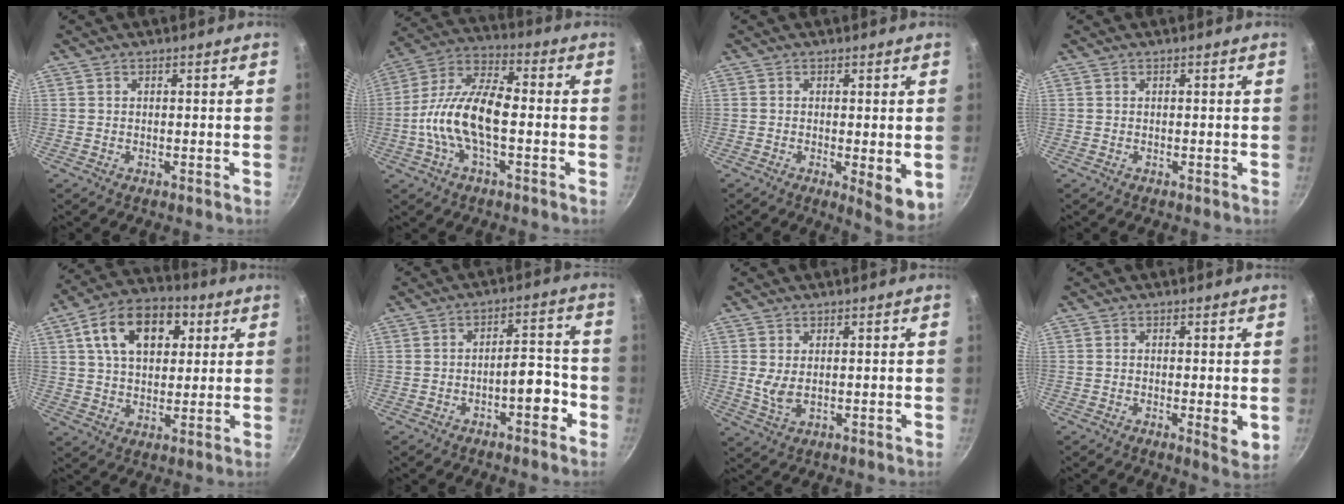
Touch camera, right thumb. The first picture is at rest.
{"total": 14.6, "force": [-2.1, 6.5, 12.9], "torque": [-0.236, 0.037, -0.057]}
{"total": 6.3, "force": [-0.9, 2.0, 5.9], "torque": [-0.074, -0.013, -0.008]}
{"total": 0.0}
{"total": 15.8, "force": [5.4, 10.3, 10.8], "torque": [-0.149, 0.006, 0.078]}
{"total": 6.3, "force": [-2.9, 2.6, 4.9], "torque": [-0.048, 0.042, -0.038]}
{"total": 3.7, "force": [0.7, 1.9, 3.1], "torque": [-0.059, -0.011, 0.022]}
{"total": 3.7, "force": [-0.2, 1.1, 3.6], "torque": [-0.051, -0.013, -0.004]}